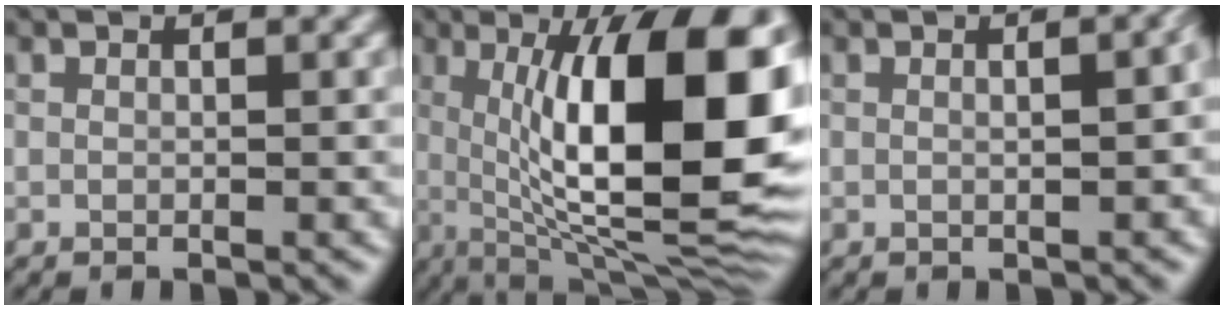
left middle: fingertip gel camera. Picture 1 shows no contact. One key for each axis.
{"total": 16.4, "fx": 2.8, "fy": 4.8, "fz": 15.4, "tx": -0.204, "ty": 0.007, "tz": 0.042}
{"total": 2.9, "fx": 0.1, "fy": 0.9, "fz": 2.7, "tx": -0.027, "ty": 0.007, "tz": 0.006}